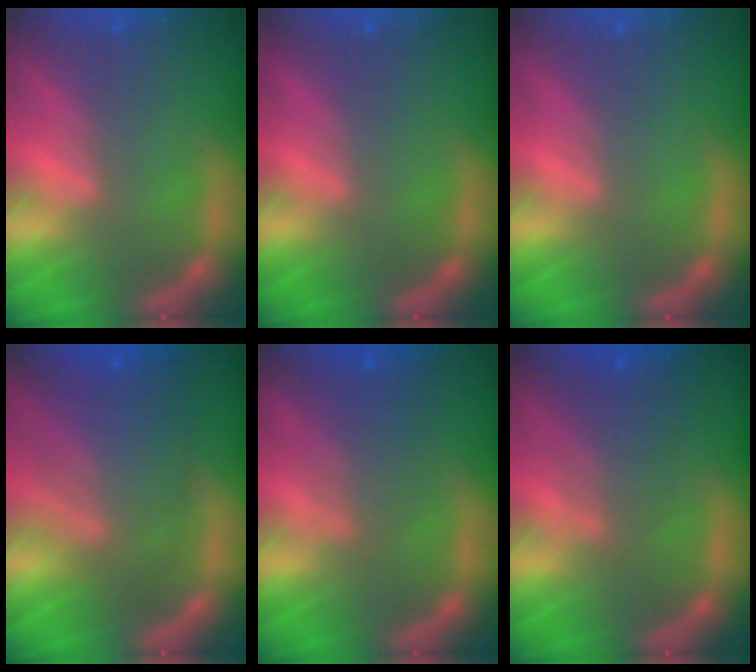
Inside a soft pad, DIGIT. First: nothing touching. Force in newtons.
{"total": 0.0}
{"total": 0.0}
{"total": 8.1}
{"total": 4.1}
{"total": 4.0}